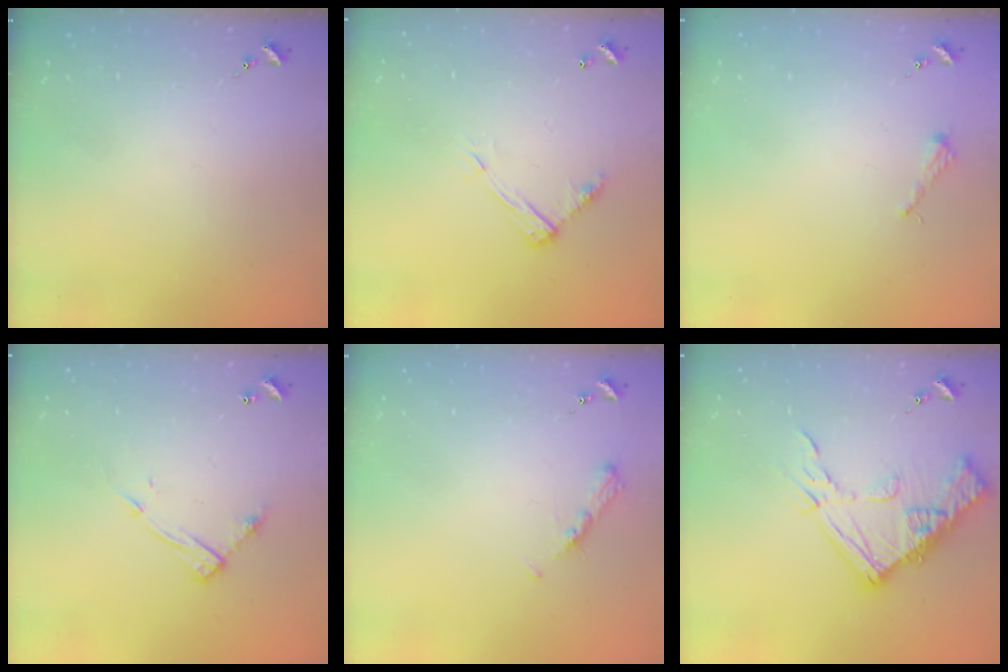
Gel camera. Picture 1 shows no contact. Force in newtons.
{"total": 9.2, "press": 9.2, "slide": 0.1}
{"total": 2.2, "press": 2.2, "slide": 0.3}
{"total": 10.0, "press": 9.9, "slide": 0.5}
{"total": 4.9, "press": 4.9, "slide": 0.6}
{"total": 16.7, "press": 16.6, "slide": 1.8}